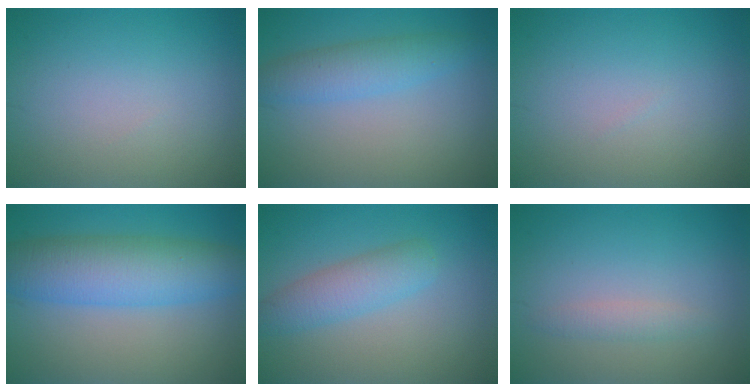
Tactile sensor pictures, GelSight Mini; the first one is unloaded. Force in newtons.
{"total": 3.3, "press": 3.3, "slide": 0.1}
{"total": 0.0}
{"total": 7.4, "press": 7.4, "slide": 0.1}
{"total": 3.4, "press": 3.4, "slide": 0.1}
{"total": 1.2, "press": 1.2, "slide": 0.1}